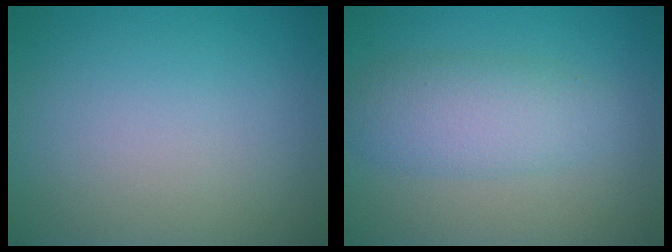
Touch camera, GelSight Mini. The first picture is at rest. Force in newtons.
{"total": 4.2, "press": 4.2, "slide": 0.0}